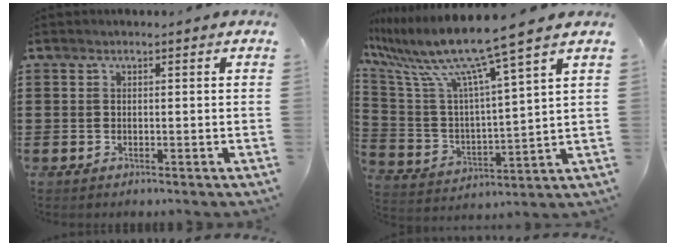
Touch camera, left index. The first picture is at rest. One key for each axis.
{"total": 11.0, "fx": 8.8, "fy": -0.5, "fz": 6.6, "tx": -0.166, "ty": -0.061, "tz": 0.140}